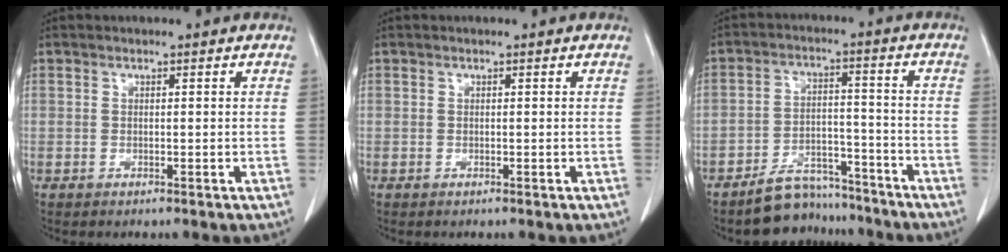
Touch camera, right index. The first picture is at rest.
{"total": 0.0}
{"total": 7.6, "force": [-6.8, 3.3, 0.9], "torque": [-0.005, 0.028, -0.109]}